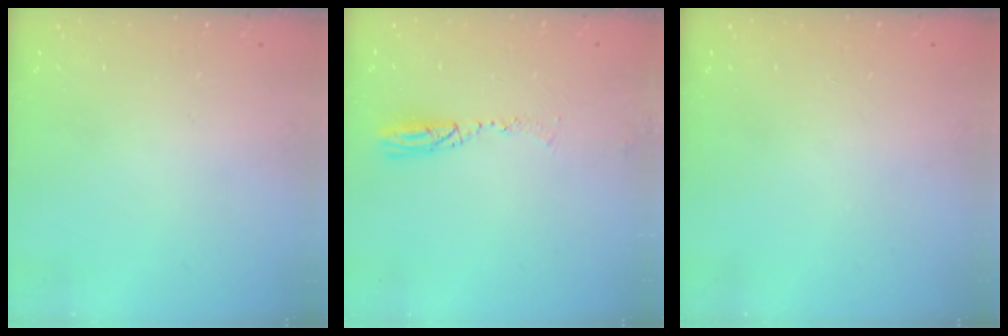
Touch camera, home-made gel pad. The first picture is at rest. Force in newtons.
{"total": 5.9, "press": 5.8, "slide": 0.9}
{"total": 0.0}